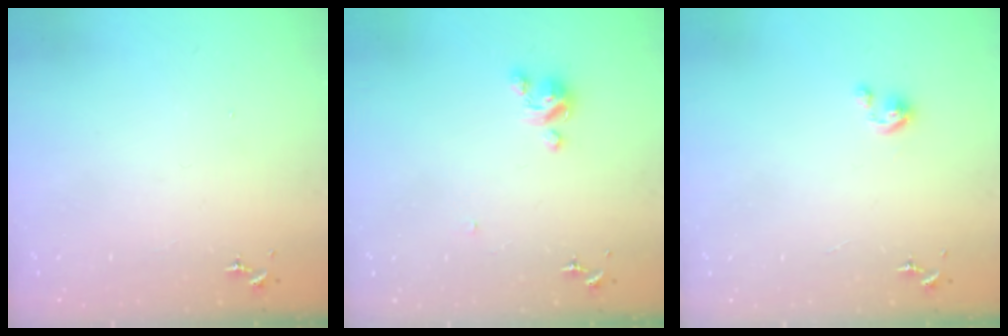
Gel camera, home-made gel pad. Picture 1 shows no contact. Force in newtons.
{"total": 4.5, "press": 4.5, "slide": 0.3}
{"total": 2.4, "press": 2.4, "slide": 0.2}